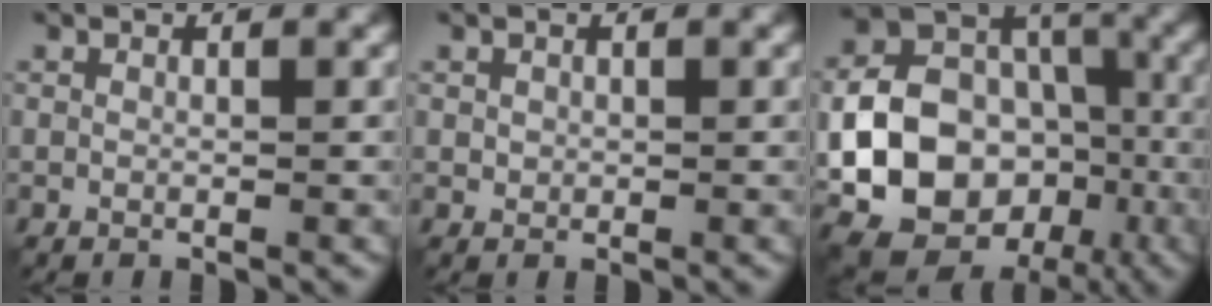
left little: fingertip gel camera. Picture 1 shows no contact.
{"total": 0.7, "force": [0.2, 0.6, 0.1], "torque": [0.000, -0.003, 0.006]}
{"total": 17.2, "force": [-3.9, 14.3, 8.7], "torque": [-0.173, -0.020, -0.070]}